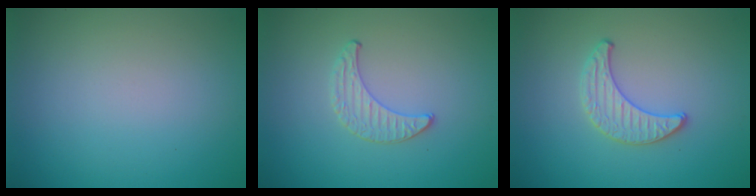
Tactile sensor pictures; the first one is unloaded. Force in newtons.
{"total": 1.0, "press": 1.0, "slide": 0.3}
{"total": 1.5, "press": 1.5, "slide": 0.1}